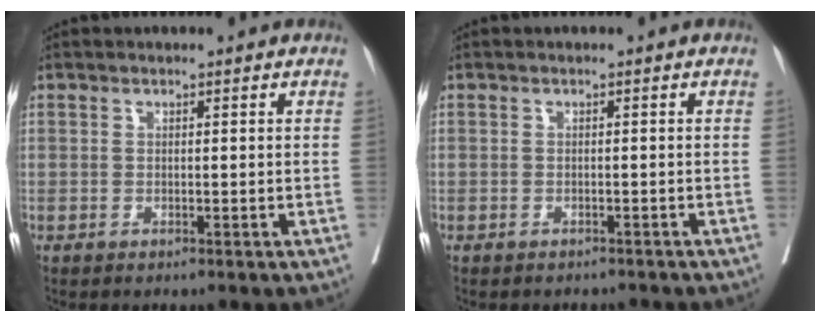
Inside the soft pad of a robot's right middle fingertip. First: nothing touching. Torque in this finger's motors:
{"motor_torque": [0.34, -0.59, 0.05, -0.01]}